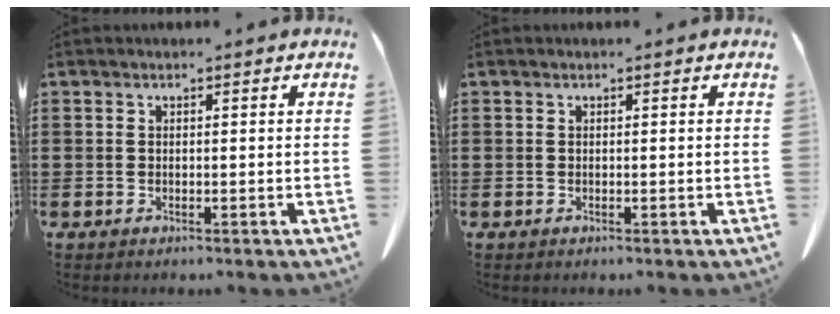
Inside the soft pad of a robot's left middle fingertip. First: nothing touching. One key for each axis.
{"total": 0.0}